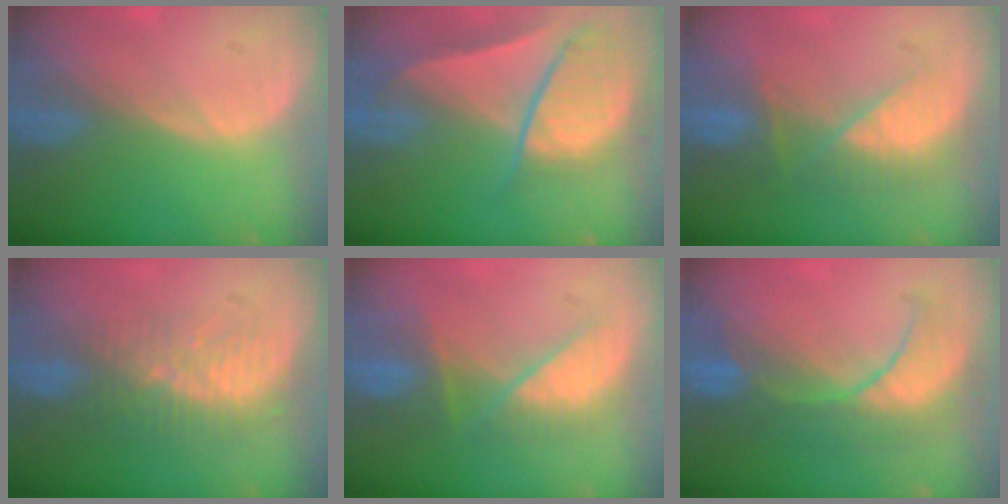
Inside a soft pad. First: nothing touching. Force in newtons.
{"total": 9.5, "press": 8.2, "slide": 4.8}
{"total": 7.6, "press": 6.9, "slide": 3.1}
{"total": 8.4, "press": 7.5, "slide": 3.9}
{"total": 7.5, "press": 7.3, "slide": 1.9}
{"total": 8.1, "press": 8.1, "slide": 0.7}